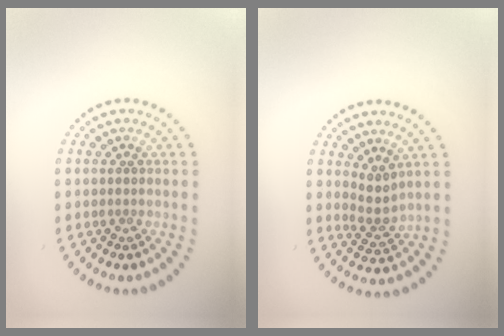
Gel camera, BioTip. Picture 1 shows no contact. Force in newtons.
{"total": 2.2, "press": 1.6, "slide": 1.5}